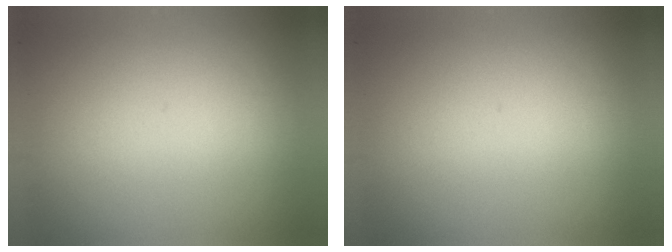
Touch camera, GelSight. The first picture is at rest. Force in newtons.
{"total": 0.0}